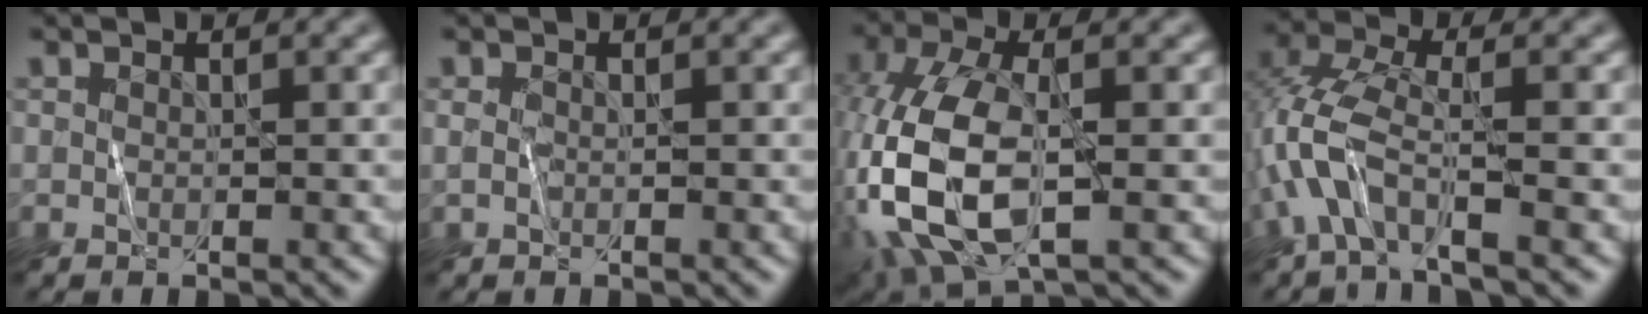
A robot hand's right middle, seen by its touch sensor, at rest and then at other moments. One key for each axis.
{"total": 0.6, "fx": -0.1, "fy": 0.5, "fz": 0.4, "tx": -0.011, "ty": 0.000, "tz": -0.003}
{"total": 10.9, "fx": -1.6, "fy": 5.6, "fz": 9.2, "tx": -0.209, "ty": -0.002, "tz": -0.038}
{"total": 5.8, "fx": -2.3, "fy": 2.1, "fz": 4.9, "tx": -0.113, "ty": 0.009, "tz": -0.055}